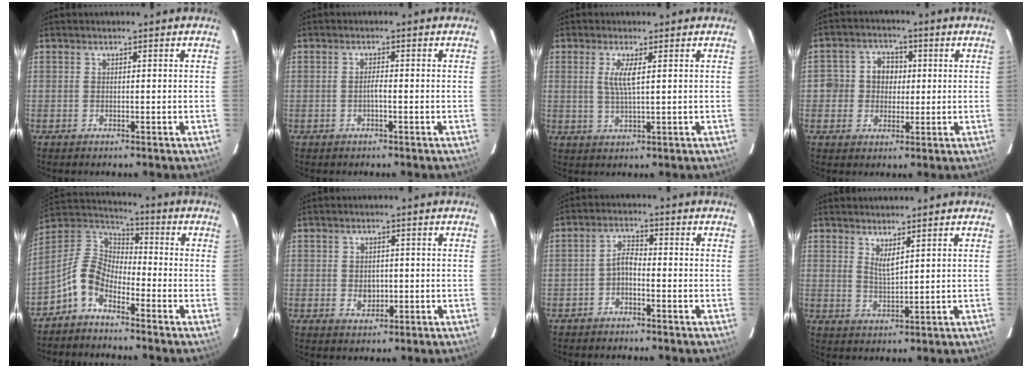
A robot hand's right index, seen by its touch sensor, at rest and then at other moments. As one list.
[{"total": 1.1, "force": [-0.6, 0.1, 0.9], "torque": [-0.017, 0.004, -0.012]}, {"total": 3.7, "force": [0.9, 0.2, 3.6], "torque": [-0.071, -0.004, 0.017]}, {"total": 6.0, "force": [-0.3, 5.8, 1.7], "torque": [-0.026, 0.021, -0.008]}, {"total": 9.0, "force": [-5.3, 5.1, 5.2], "torque": [-0.111, 0.026, -0.120]}, {"total": 3.2, "force": [-0.4, 2.7, 1.8], "torque": [-0.029, 0.000, -0.002]}, {"total": 2.6, "force": [-1.6, 1.1, 1.7], "torque": [-0.038, 0.011, -0.031]}, {"total": 3.1, "force": [2.2, 0.4, 2.1], "torque": [-0.038, -0.007, 0.038]}]